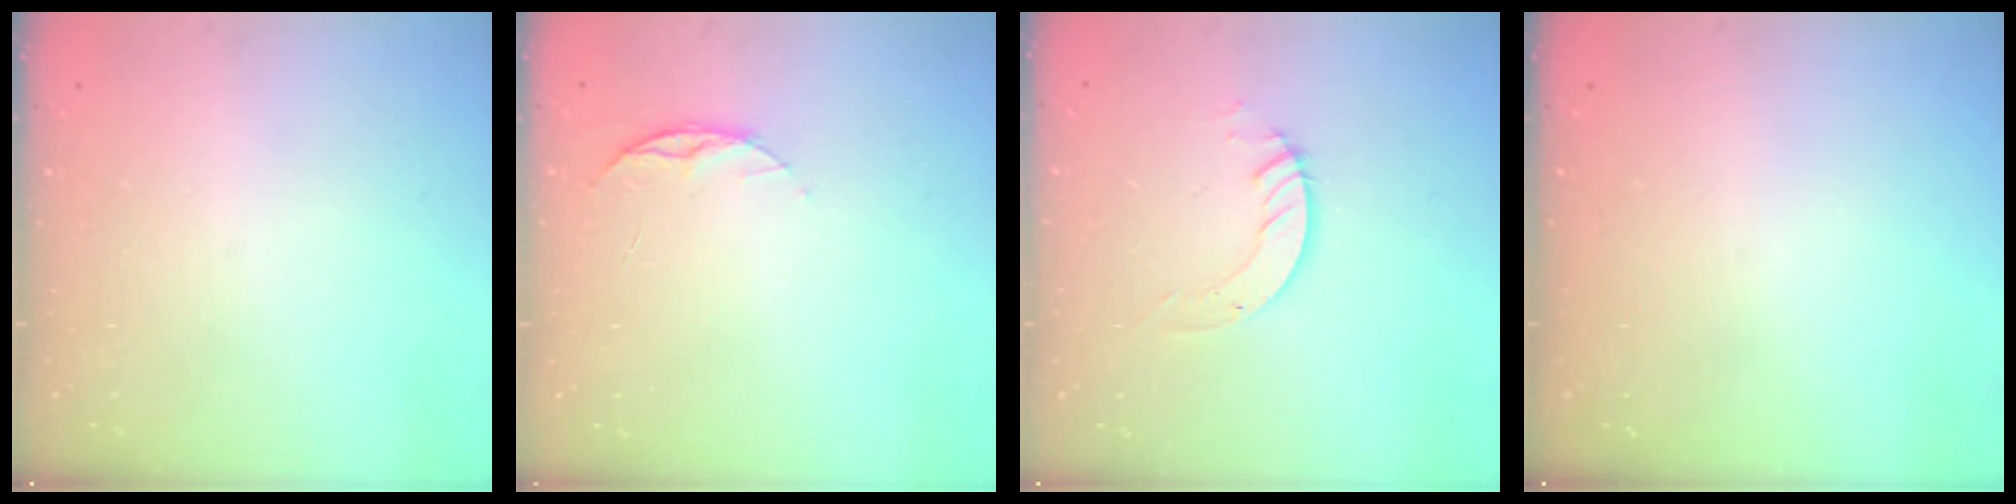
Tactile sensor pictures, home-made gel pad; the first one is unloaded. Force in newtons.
{"total": 5.5, "press": 5.5, "slide": 0.6}
{"total": 3.6, "press": 3.6, "slide": 0.1}
{"total": 0.0}